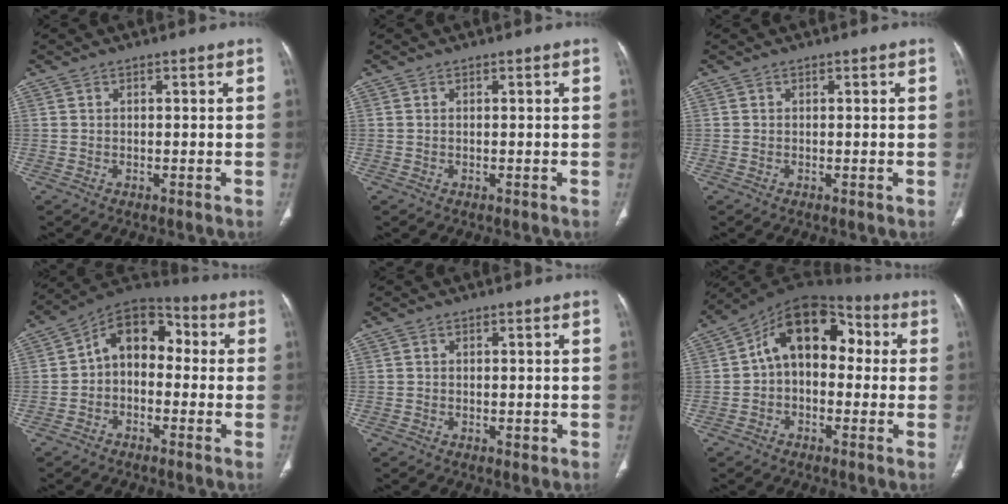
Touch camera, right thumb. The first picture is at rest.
{"total": 0.0}
{"total": 0.0}
{"total": 10.7, "force": [-0.2, 7.6, 7.6], "torque": [-0.081, 0.042, -0.025]}
{"total": 0.8, "force": [-0.1, 0.6, 0.5], "torque": [-0.002, -0.001, -0.002]}
{"total": 13.7, "force": [1.2, 9.3, 10.0], "torque": [-0.114, 0.049, 0.003]}